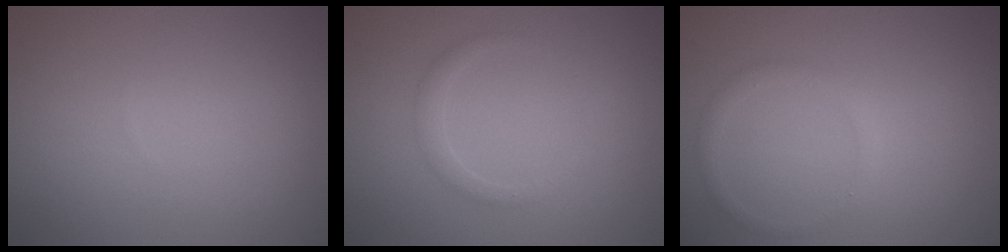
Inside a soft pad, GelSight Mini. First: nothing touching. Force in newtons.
{"total": 1.1, "press": 1.1, "slide": 0.1}
{"total": 1.1, "press": 1.1, "slide": 0.1}